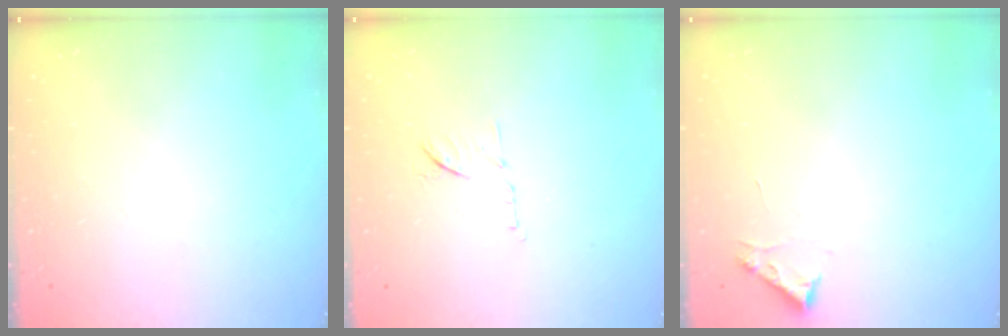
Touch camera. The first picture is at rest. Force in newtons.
{"total": 7.8, "press": 7.8, "slide": 0.3}
{"total": 2.7, "press": 2.7, "slide": 0.3}